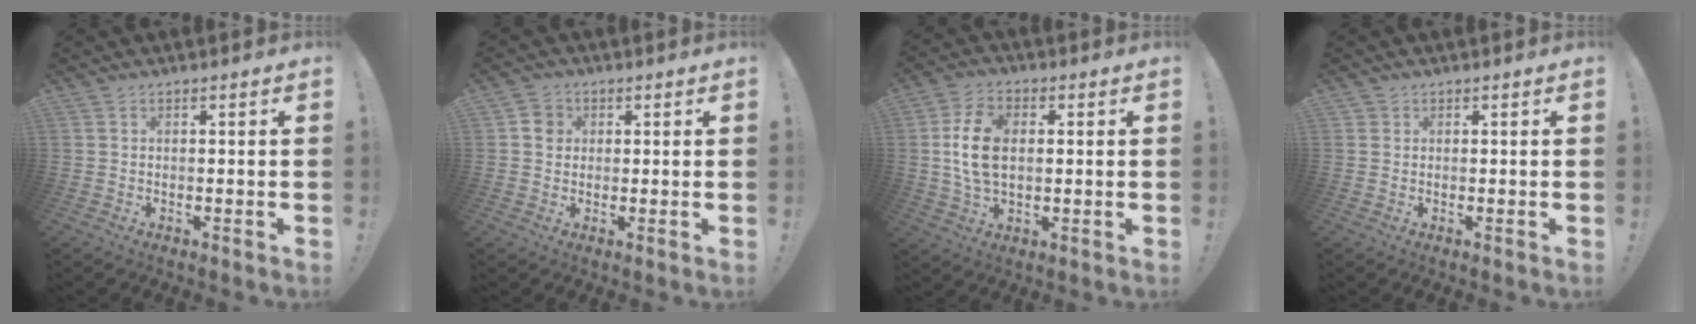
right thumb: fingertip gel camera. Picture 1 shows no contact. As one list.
[{"total": 4.7, "force": [0.8, 4.4, 1.5], "torque": [-0.016, 0.006, 0.015]}, {"total": 12.0, "force": [1.1, 7.7, 9.1], "torque": [-0.170, 0.001, 0.020]}, {"total": 1.1, "force": [0.6, 0.9, 0.1], "torque": [-0.005, 0.002, 0.012]}]